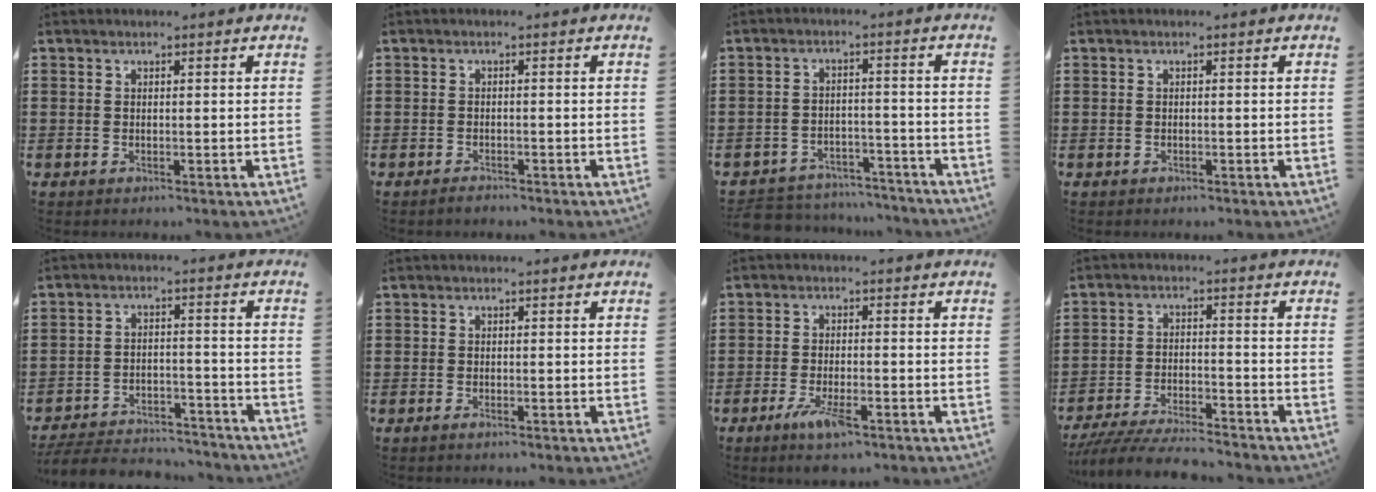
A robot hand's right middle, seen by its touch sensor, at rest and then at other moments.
{"total": 0.9, "force": [-0.8, 0.2, 0.2], "torque": [-0.007, -0.002, -0.017]}
{"total": 4.9, "force": [-4.9, 0.8, 0.2], "torque": [-0.010, 0.011, -0.102]}
{"total": 0.0}
{"total": 5.2, "force": [-5.1, 0.8, 0.8], "torque": [-0.024, 0.006, -0.107]}
{"total": 0.6, "force": [-0.4, 0.0, 0.5], "torque": [-0.012, -0.006, -0.005]}
{"total": 5.4, "force": [-2.8, 1.3, 4.4], "torque": [-0.088, -0.009, -0.048]}
{"total": 6.2, "force": [-5.9, 0.5, 1.8], "torque": [-0.037, 0.000, -0.116]}